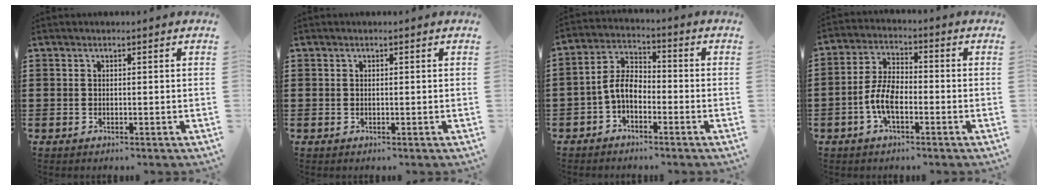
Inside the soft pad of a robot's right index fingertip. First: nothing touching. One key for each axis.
{"total": 0.0}
{"total": 5.6, "fx": -2.1, "fy": 3.3, "fz": 4.0, "tx": -0.103, "ty": 0.006, "tz": -0.051}
{"total": 6.5, "fx": -2.2, "fy": 3.1, "fz": 5.3, "tx": -0.132, "ty": -0.004, "tz": -0.051}